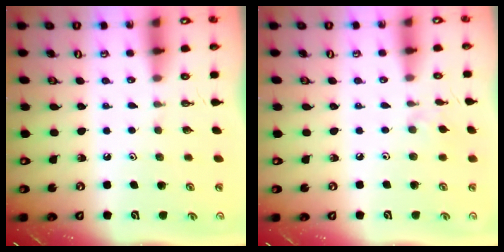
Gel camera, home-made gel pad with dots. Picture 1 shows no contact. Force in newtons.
{"total": 1.9, "press": 1.8, "slide": 0.4}